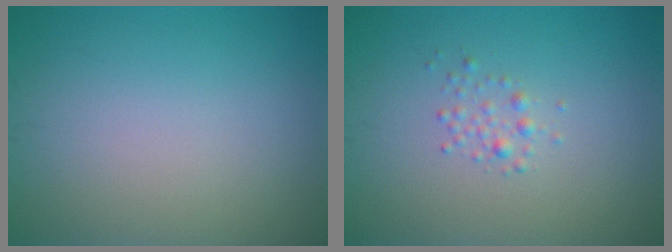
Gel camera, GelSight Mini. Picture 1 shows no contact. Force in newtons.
{"total": 1.2, "press": 1.2, "slide": 0.0}